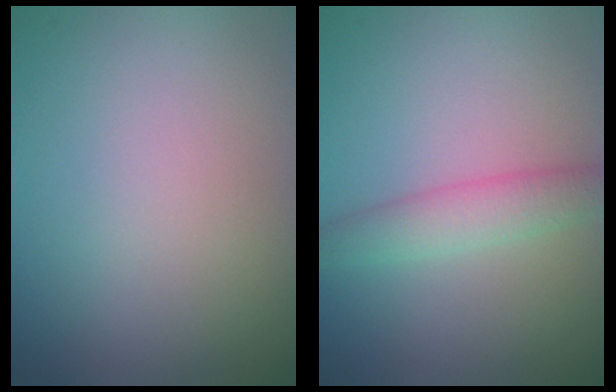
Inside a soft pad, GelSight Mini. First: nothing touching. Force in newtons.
{"total": 2.7, "press": 2.7, "slide": 0.1}